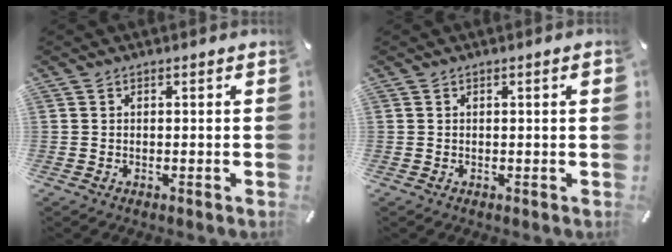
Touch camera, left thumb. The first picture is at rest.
{"total": 1.5, "force": [0.2, 0.1, 1.4], "torque": [-0.025, 0.000, 0.003]}